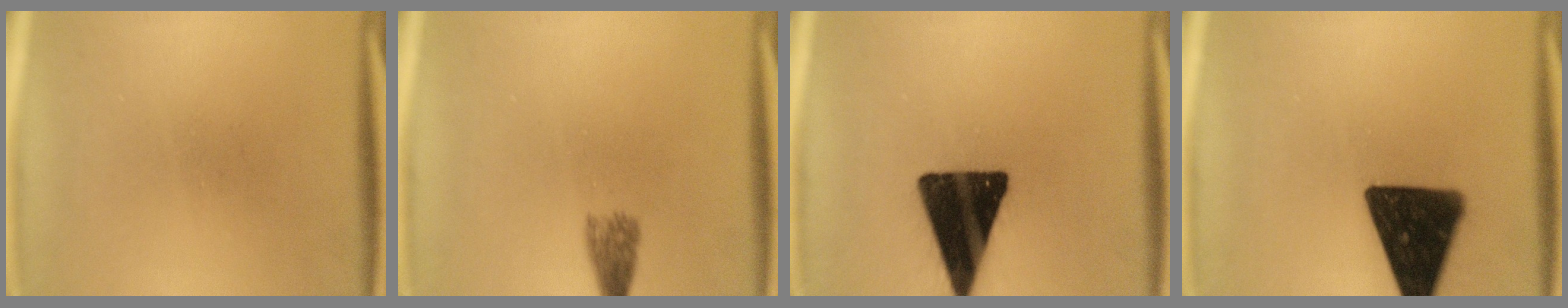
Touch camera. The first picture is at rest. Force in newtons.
{"total": 2.7}
{"total": 18.4}
{"total": 17.4}